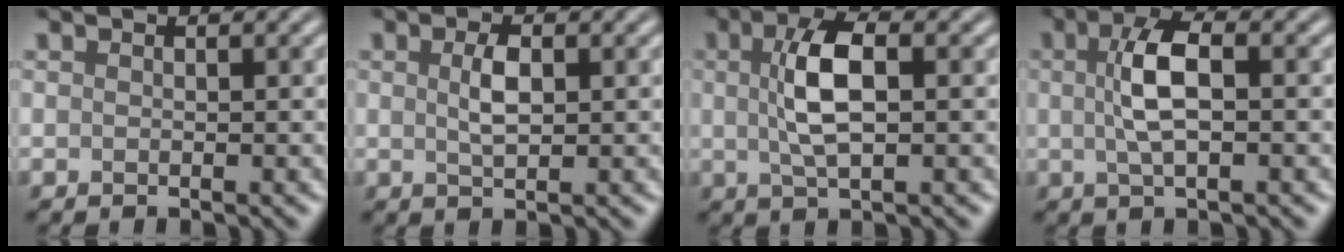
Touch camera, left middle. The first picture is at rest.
{"total": 2.2, "force": [0.4, 0.9, 1.9], "torque": [-0.046, 0.003, 0.011]}
{"total": 4.9, "force": [0.7, 1.8, 4.5], "torque": [-0.095, 0.010, 0.010]}
{"total": 4.3, "force": [0.4, 1.5, 4.0], "torque": [-0.086, 0.011, 0.005]}